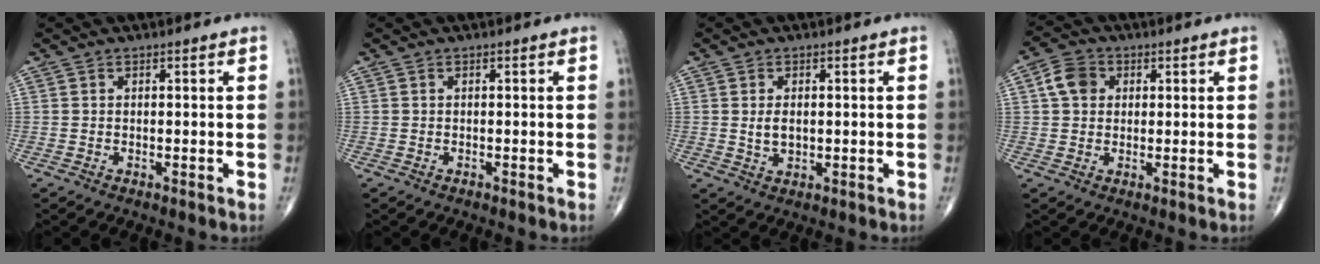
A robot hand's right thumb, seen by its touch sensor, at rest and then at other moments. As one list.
[{"total": 0.0}, {"total": 3.2, "force": [0.2, 2.0, 2.5], "torque": [-0.041, -0.005, 0.008]}, {"total": 5.4, "force": [1.2, 4.4, 2.9], "torque": [-0.043, 0.006, 0.016]}]